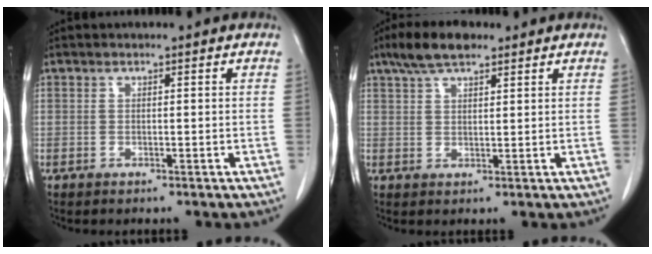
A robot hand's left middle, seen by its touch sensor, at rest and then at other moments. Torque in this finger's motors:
{"motor_torque": [0.06, -0.14, -0.24, -0.03]}